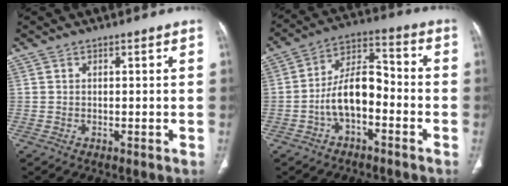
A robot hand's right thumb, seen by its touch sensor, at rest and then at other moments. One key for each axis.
{"total": 10.6, "fx": -3.4, "fy": 5.5, "fz": 8.3, "tx": -0.140, "ty": 0.049, "tz": -0.068}